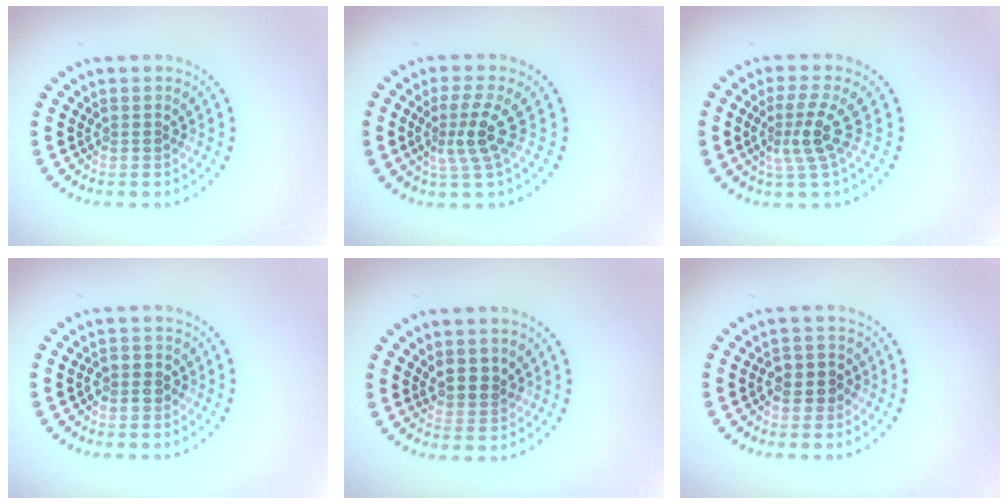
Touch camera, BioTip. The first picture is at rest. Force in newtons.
{"total": 3.1, "press": 2.4, "slide": 2.0}
{"total": 3.1, "press": 2.3, "slide": 2.1}
{"total": 1.7, "press": 1.6, "slide": 0.7}
{"total": 2.3, "press": 2.1, "slide": 0.9}
{"total": 2.4, "press": 2.2, "slide": 1.0}